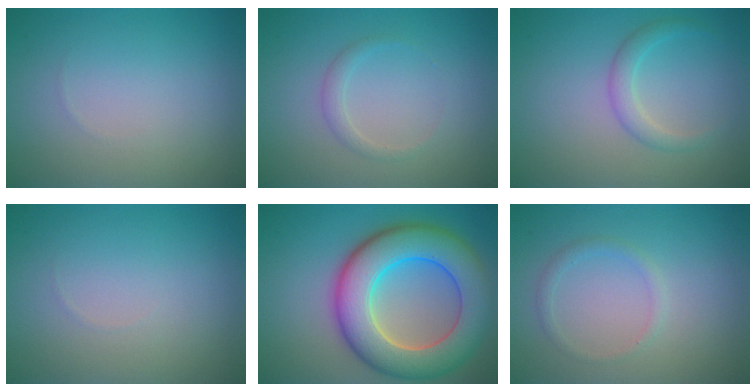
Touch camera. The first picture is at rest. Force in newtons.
{"total": 1.2, "press": 1.2, "slide": 0.1}
{"total": 1.9, "press": 1.9, "slide": 0.1}
{"total": 0.0}
{"total": 10.9, "press": 10.9, "slide": 0.7}
{"total": 1.2, "press": 1.2, "slide": 0.1}